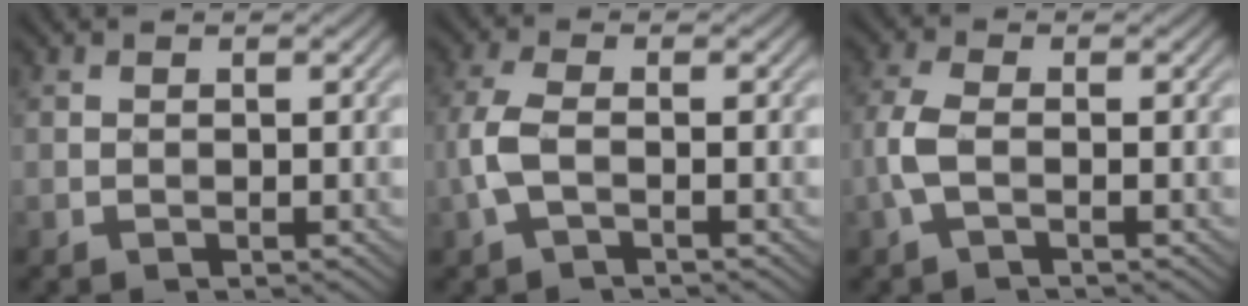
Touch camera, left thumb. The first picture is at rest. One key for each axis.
{"total": 4.1, "fx": -1.1, "fy": 1.6, "fz": 3.7, "tx": -0.100, "ty": 0.002, "tz": -0.030}
{"total": 3.7, "fx": -1.0, "fy": 1.3, "fz": 3.3, "tx": -0.090, "ty": 0.003, "tz": -0.029}